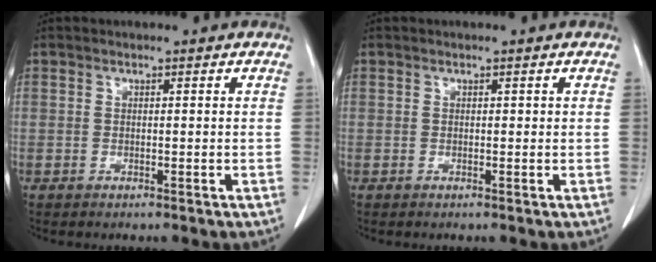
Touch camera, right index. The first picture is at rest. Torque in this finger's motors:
{"motor_torque": [0.10, -0.09, 0.02, 0.01]}